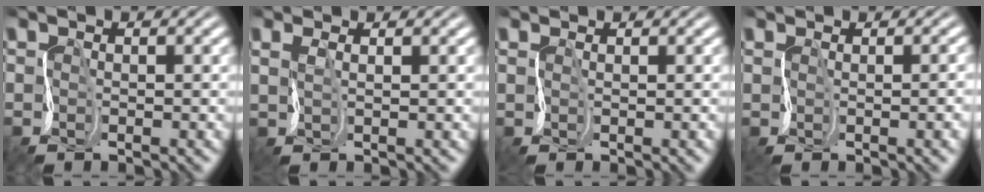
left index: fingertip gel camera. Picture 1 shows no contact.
{"total": 1.7, "force": [1.4, 0.4, 0.8], "torque": [-0.020, 0.014, 0.021]}
{"total": 0.7, "force": [0.5, 0.3, 0.3], "torque": [-0.003, 0.001, 0.012]}
{"total": 4.5, "force": [-0.1, 2.1, 4.0], "torque": [-0.014, 0.012, 0.002]}